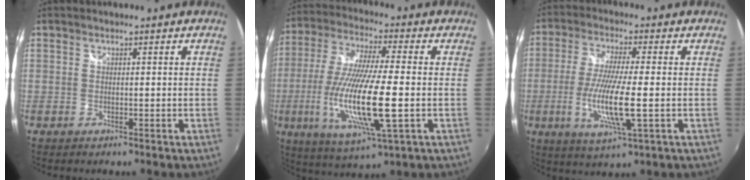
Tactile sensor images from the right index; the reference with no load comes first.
{"total": 18.5, "force": [-4.1, 3.1, 17.8], "torque": [-0.355, -0.031, -0.070]}
{"total": 11.5, "force": [-2.5, 1.3, 11.1], "torque": [-0.219, -0.018, -0.047]}